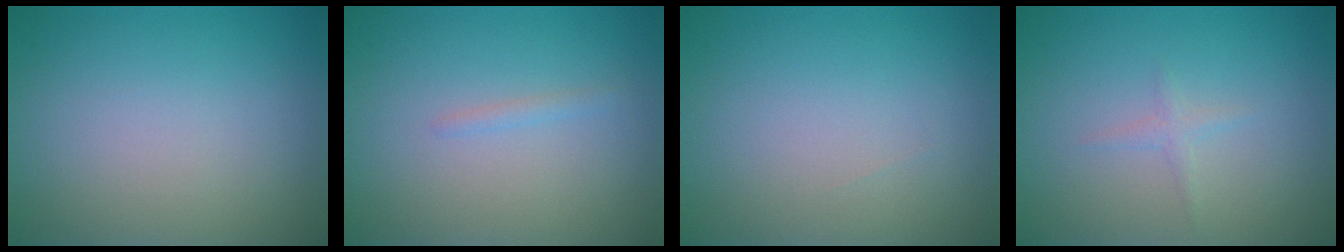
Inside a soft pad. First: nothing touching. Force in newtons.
{"total": 0.7, "press": 0.7, "slide": 0.1}
{"total": 0.0}
{"total": 0.8, "press": 0.8, "slide": 0.1}